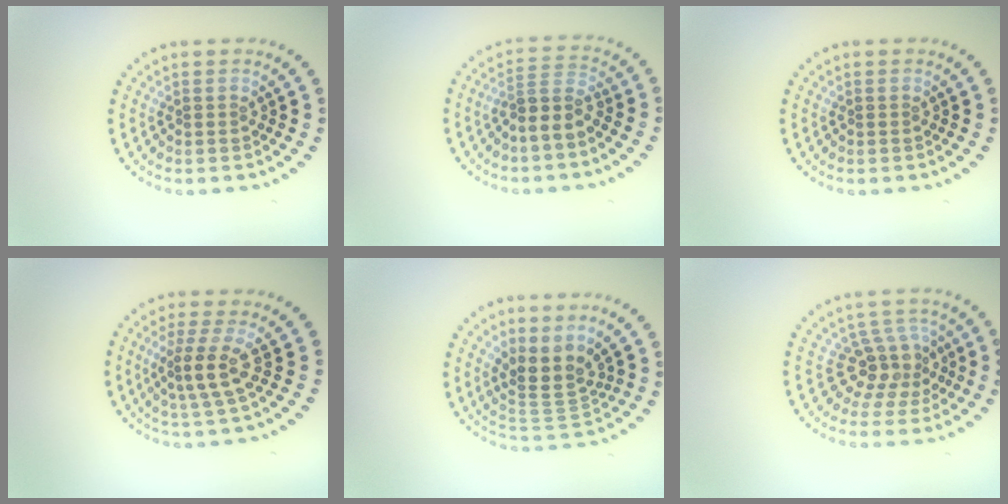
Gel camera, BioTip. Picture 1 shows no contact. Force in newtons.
{"total": 2.6, "press": 2.0, "slide": 1.7}
{"total": 0.0}
{"total": 3.0, "press": 2.3, "slide": 1.8}
{"total": 3.6, "press": 2.7, "slide": 2.4}
{"total": 3.6, "press": 2.7, "slide": 2.4}